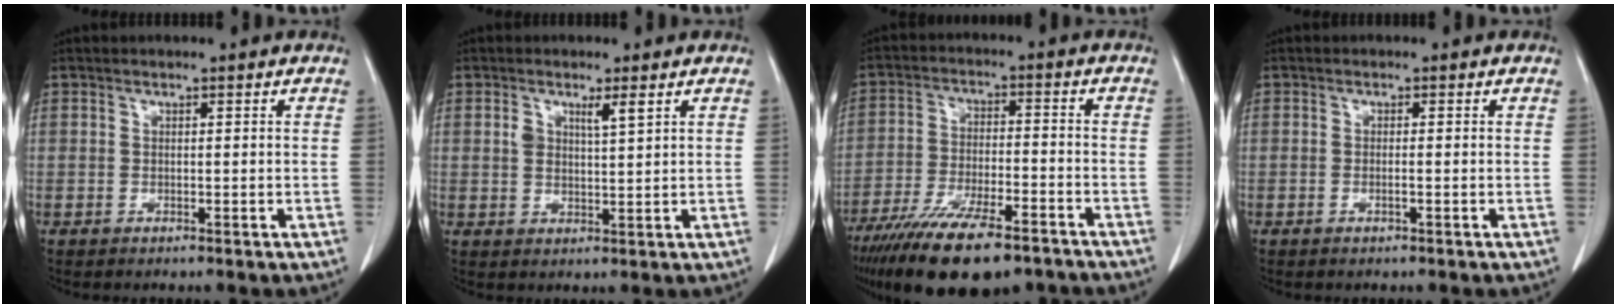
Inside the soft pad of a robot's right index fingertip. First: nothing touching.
{"total": 3.5, "force": [1.7, 0.7, 2.9], "torque": [-0.055, 0.003, 0.031]}
{"total": 18.0, "force": [-13.6, 4.4, 11.0], "torque": [-0.183, -0.021, -0.220]}
{"total": 0.9, "force": [-0.3, 0.0, 0.8], "torque": [-0.019, -0.001, -0.003]}